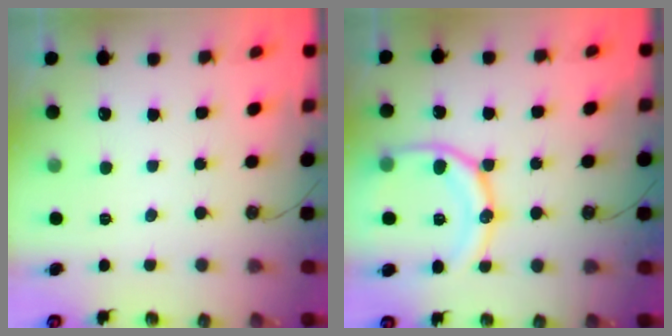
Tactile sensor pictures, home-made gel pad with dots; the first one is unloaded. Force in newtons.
{"total": 17.2, "press": 17.1, "slide": 1.8}